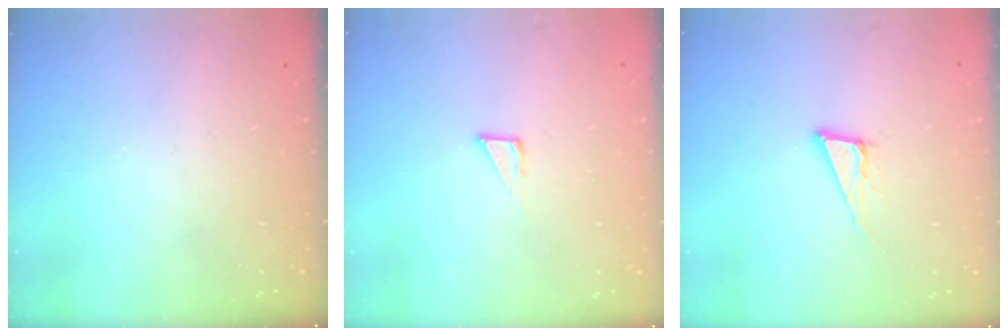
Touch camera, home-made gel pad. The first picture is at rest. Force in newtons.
{"total": 2.6, "press": 2.6, "slide": 0.1}
{"total": 9.8, "press": 9.2, "slide": 3.3}